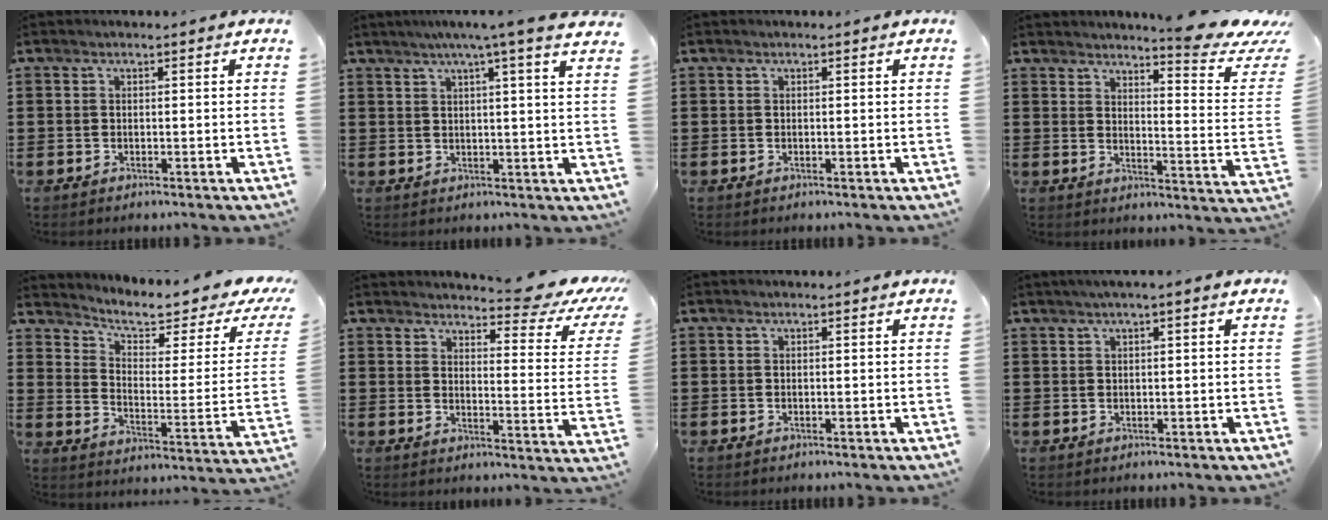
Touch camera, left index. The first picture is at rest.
{"total": 4.8, "force": [3.4, -0.7, 3.3], "torque": [-0.065, -0.010, 0.054]}
{"total": 0.0}
{"total": 7.5, "force": [6.4, 0.3, 3.8], "torque": [-0.062, -0.052, 0.103]}
{"total": 5.2, "force": [3.8, 1.4, 3.2], "torque": [-0.067, -0.035, 0.056]}
{"total": 5.7, "force": [5.1, 0.6, 2.5], "torque": [-0.041, -0.043, 0.081]}
{"total": 0.0}
{"total": 1.2, "force": [0.5, -0.1, 1.1], "torque": [-0.020, 0.001, 0.008]}